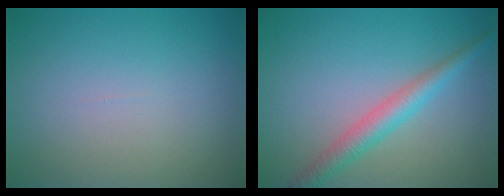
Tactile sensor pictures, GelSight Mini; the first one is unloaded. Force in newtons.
{"total": 3.0, "press": 3.0, "slide": 0.0}